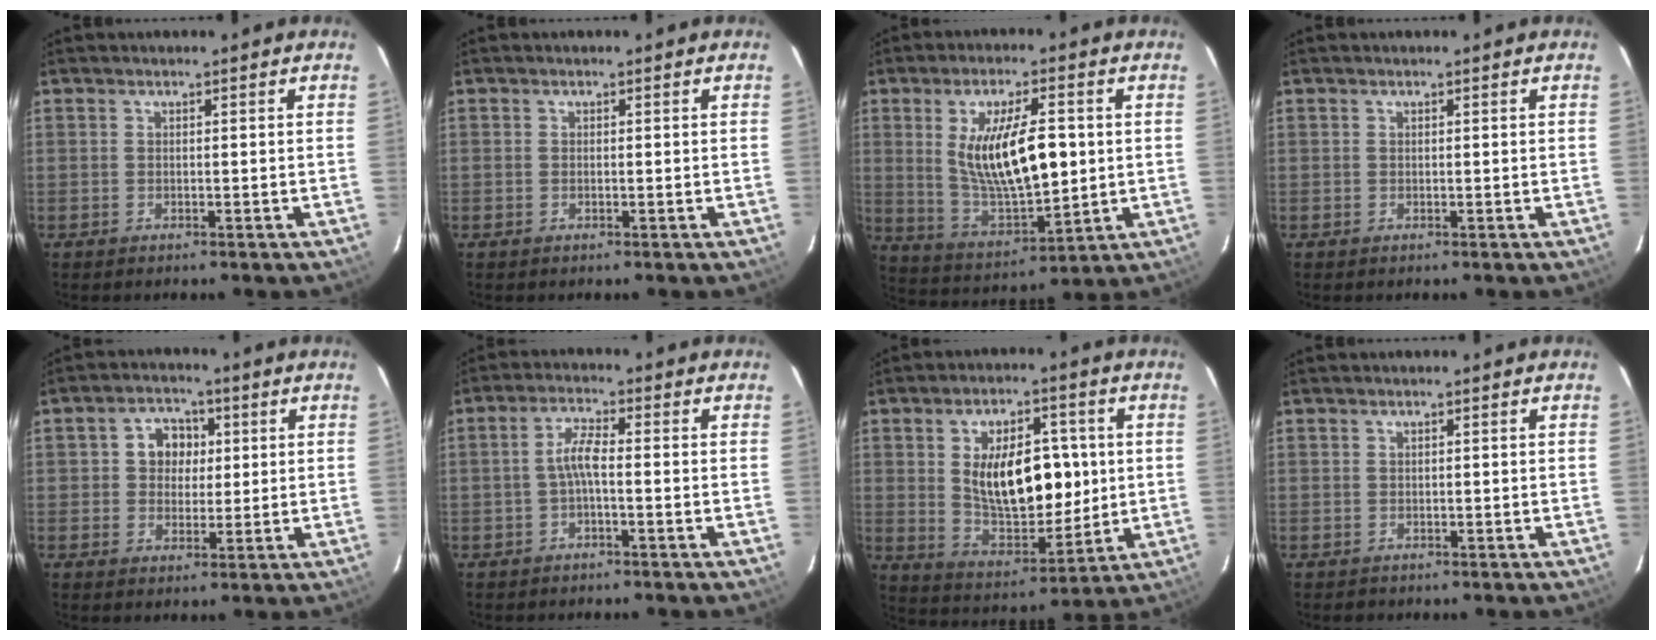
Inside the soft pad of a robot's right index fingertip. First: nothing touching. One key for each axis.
{"total": 0.0}
{"total": 15.6, "fx": 2.0, "fy": 5.7, "fz": 14.4, "tx": -0.262, "ty": -0.010, "tz": 0.053}
{"total": 0.0}
{"total": 5.8, "fx": 1.1, "fy": 5.2, "fz": 2.5, "tx": -0.041, "ty": 0.019, "tz": 0.019}
{"total": 3.4, "fx": -1.0, "fy": 0.5, "fz": 3.2, "tx": -0.068, "ty": 0.008, "tz": -0.020}
{"total": 15.8, "fx": 2.1, "fy": 8.5, "fz": 13.1, "tx": -0.225, "ty": 0.000, "tz": 0.053}
{"total": 0.7, "fx": -0.2, "fy": 0.7, "fz": -0.1, "tx": 0.001, "ty": 0.003, "tz": 0.002}